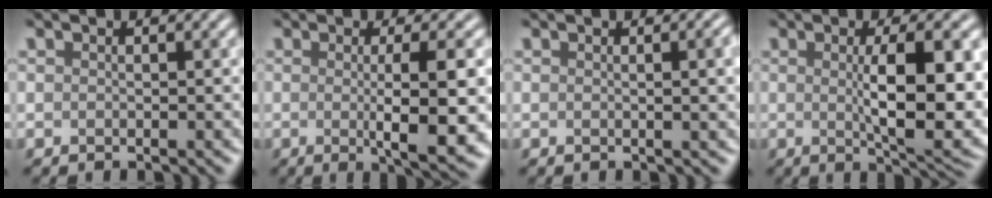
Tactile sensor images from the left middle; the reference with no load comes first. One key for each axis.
{"total": 7.3, "fx": -0.6, "fy": 1.4, "fz": 7.1, "tx": -0.104, "ty": -0.005, "tz": -0.002}
{"total": 3.6, "fx": 0.4, "fy": 1.4, "fz": 3.3, "tx": -0.020, "ty": 0.013, "tz": 0.000}
{"total": 8.7, "fx": 0.2, "fy": 2.3, "fz": 8.4, "tx": -0.112, "ty": -0.003, "tz": 0.011}